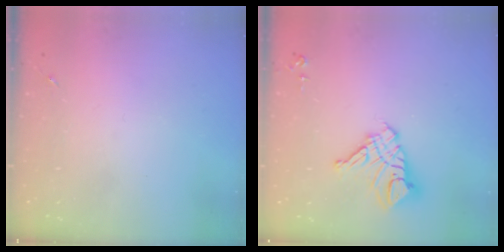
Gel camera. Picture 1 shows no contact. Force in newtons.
{"total": 12.6, "press": 12.5, "slide": 1.3}